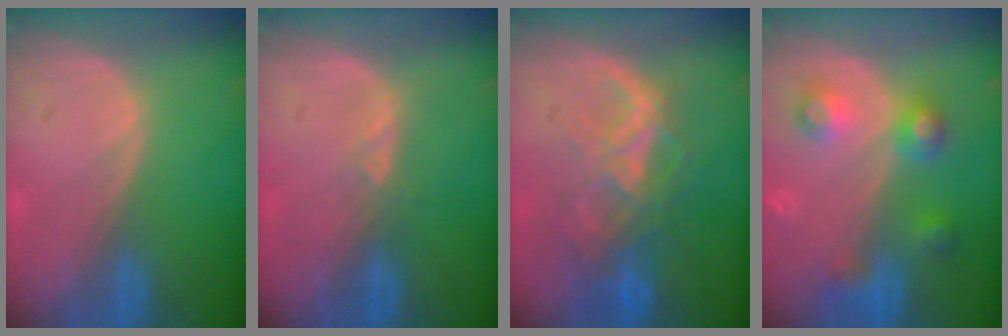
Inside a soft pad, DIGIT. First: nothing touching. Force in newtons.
{"total": 1.6, "press": 1.5, "slide": 0.7}
{"total": 8.8, "press": 7.4, "slide": 4.7}
{"total": 6.0, "press": 6.0, "slide": 0.3}